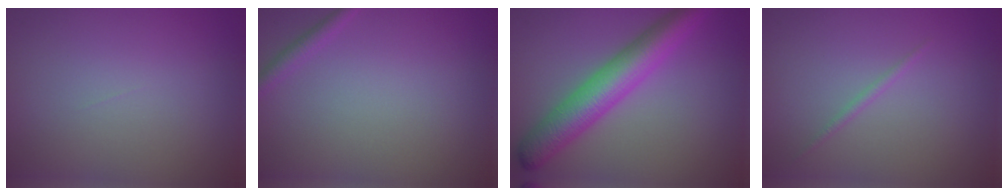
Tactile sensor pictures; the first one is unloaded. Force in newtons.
{"total": 1.1, "press": 1.1, "slide": 0.1}
{"total": 6.6, "press": 6.6, "slide": 0.1}
{"total": 0.7, "press": 0.7, "slide": 0.1}